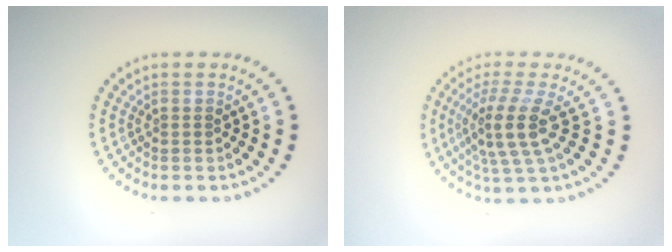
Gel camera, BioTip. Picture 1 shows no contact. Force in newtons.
{"total": 4.1, "press": 3.1, "slide": 2.6}